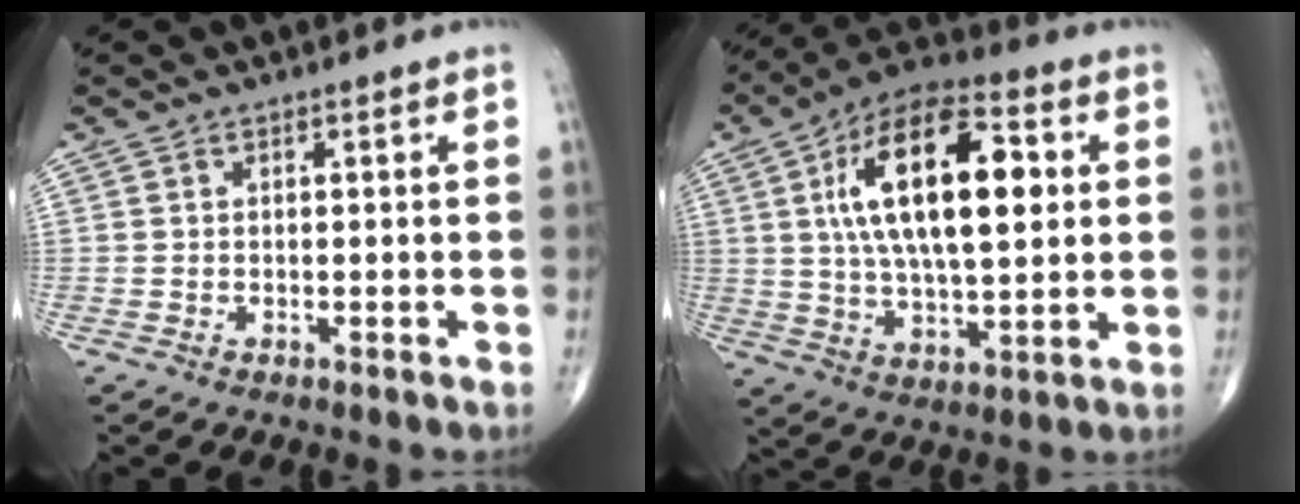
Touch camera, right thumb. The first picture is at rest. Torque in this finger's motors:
{"motor_torque": [0.46, 4.20, 1.95, 0.82, 0.60]}